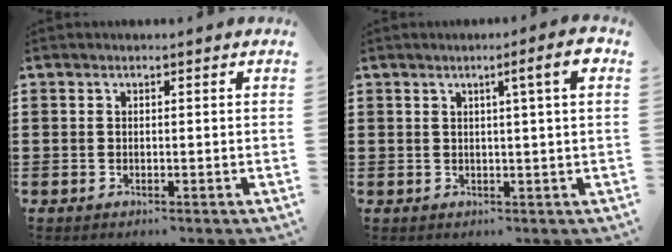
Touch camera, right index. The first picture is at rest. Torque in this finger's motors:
{"motor_torque": [0.74, -0.15, 0.17, 0.09]}